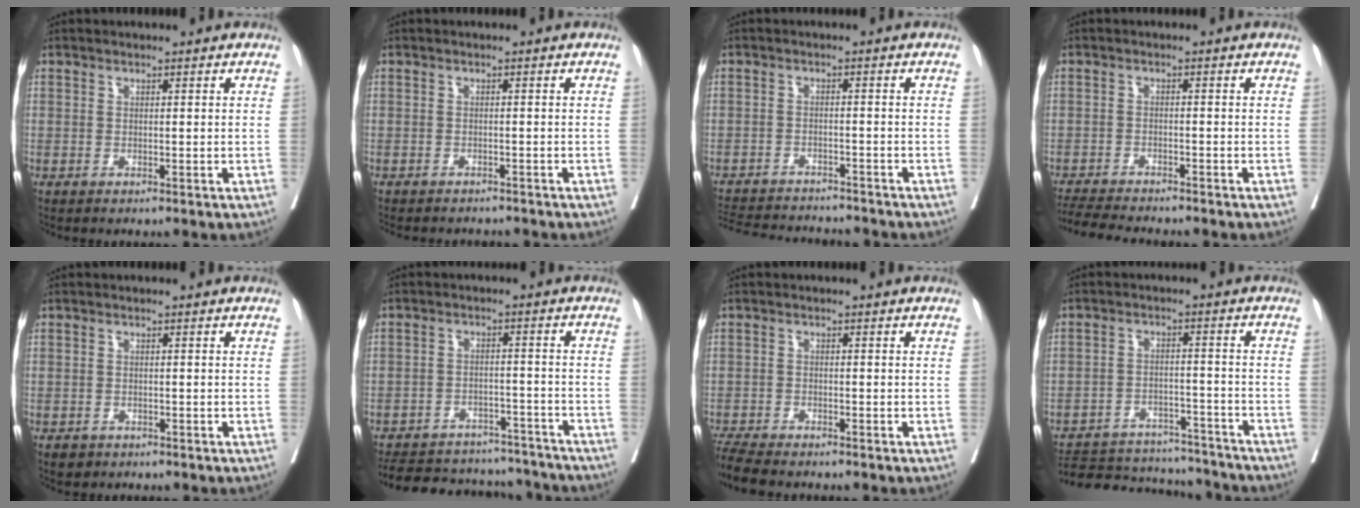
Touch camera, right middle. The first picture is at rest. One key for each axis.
{"total": 6.8, "fx": -6.3, "fy": 1.7, "fz": 1.7, "tx": -0.020, "ty": -0.004, "tz": -0.080}
{"total": 13.8, "fx": -12.9, "fy": 2.8, "fz": 4.1, "tx": -0.089, "ty": -0.003, "tz": -0.177}
{"total": 8.6, "fx": -8.0, "fy": 0.6, "fz": 3.2, "tx": -0.047, "ty": -0.014, "tz": -0.125}
{"total": 1.7, "fx": -1.1, "fy": 1.2, "fz": 0.3, "tx": -0.006, "ty": 0.001, "tz": -0.013}
{"total": 18.9, "fx": -17.1, "fy": 6.3, "fz": 4.9, "tx": -0.111, "ty": 0.010, "tz": -0.225}
{"total": 5.8, "fx": -5.4, "fy": 0.6, "fz": 2.2, "tx": -0.040, "ty": -0.016, "tz": -0.093}
{"total": 17.6, "fx": -16.4, "fy": 4.8, "fz": 4.2, "tx": -0.087, "ty": 0.010, "tz": -0.225}